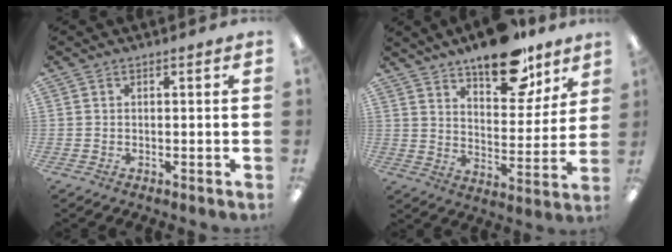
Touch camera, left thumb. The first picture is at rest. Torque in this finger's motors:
{"motor_torque": [0.31, 0.43, 1.18, -1.58, 0.26]}